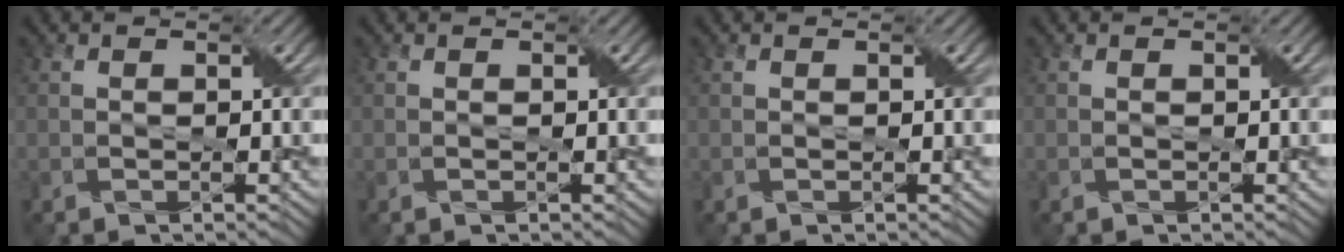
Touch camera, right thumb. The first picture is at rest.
{"total": 0.0}
{"total": 0.0}
{"total": 0.0}